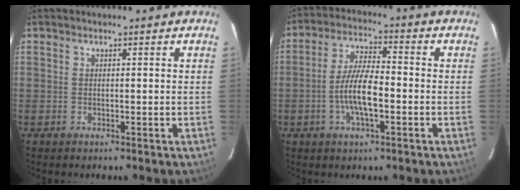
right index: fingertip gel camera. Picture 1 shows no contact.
{"total": 8.5, "force": [-2.4, 2.5, 7.8], "torque": [-0.156, 0.003, -0.044]}